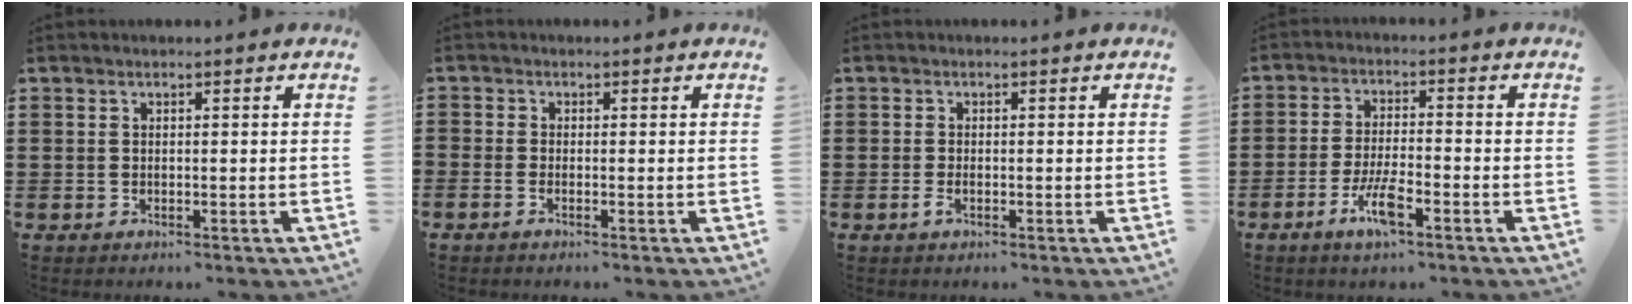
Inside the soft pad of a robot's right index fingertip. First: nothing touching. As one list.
[{"total": 0.8, "force": [-0.7, 0.1, 0.4], "torque": [-0.009, -0.004, -0.012]}, {"total": 1.4, "force": [-0.7, 0.3, 1.2], "torque": [-0.038, -0.010, -0.017]}, {"total": 6.1, "force": [-3.2, 1.4, 5.0], "torque": [-0.112, -0.009, -0.063]}]